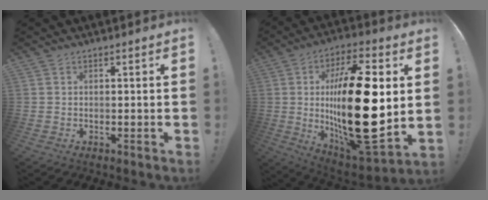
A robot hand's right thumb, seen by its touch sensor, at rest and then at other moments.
{"total": 31.5, "force": [2.1, 12.4, 28.9], "torque": [-0.518, -0.023, 0.037]}